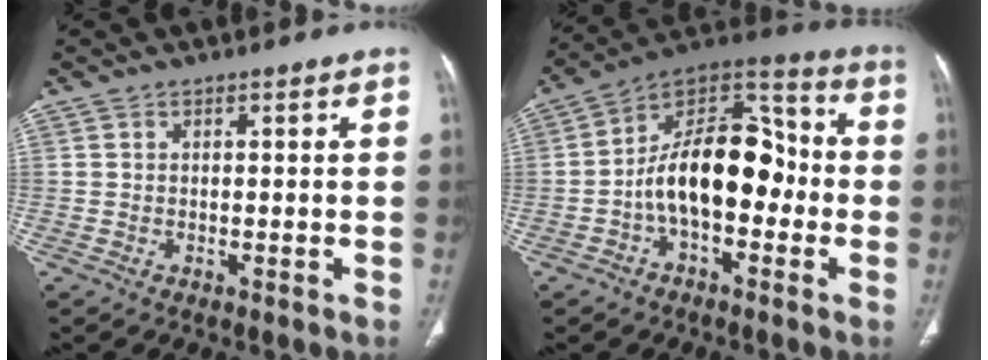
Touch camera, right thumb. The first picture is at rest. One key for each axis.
{"total": 17.5, "fx": -2.6, "fy": 10.1, "fz": 14.1, "tx": -0.203, "ty": 0.053, "tz": -0.053}